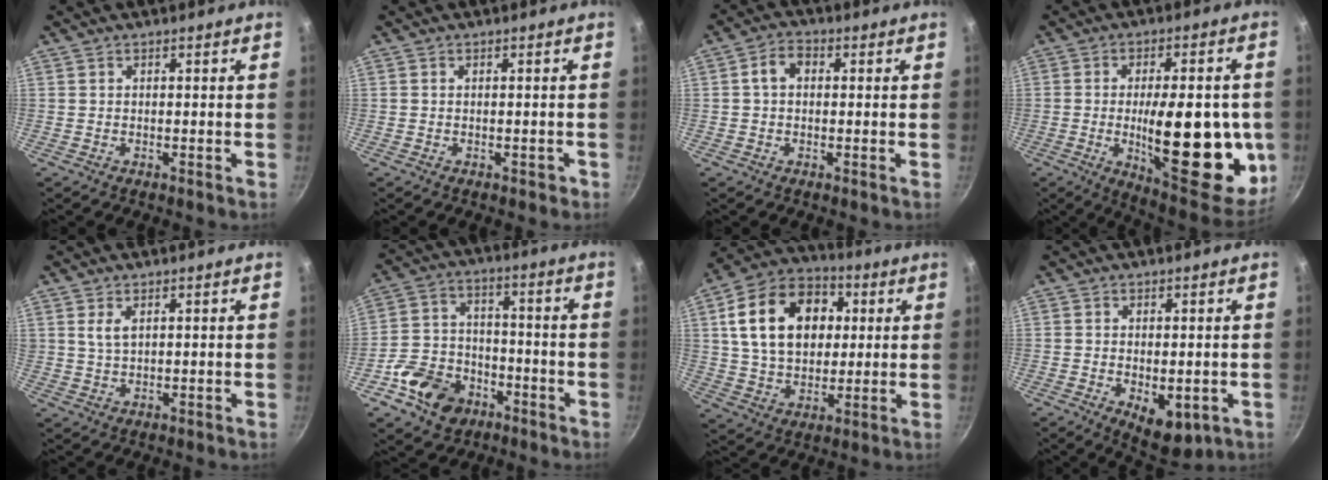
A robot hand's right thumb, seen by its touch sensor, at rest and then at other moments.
{"total": 1.2, "force": [-0.5, 0.9, 0.7], "torque": [0.002, 0.011, -0.002]}
{"total": 4.3, "force": [0.5, 3.1, 2.9], "torque": [-0.044, 0.013, 0.001]}
{"total": 26.3, "force": [-3.3, 10.3, 24.0], "torque": [-0.298, -0.010, -0.036]}
{"total": 3.0, "force": [1.2, 1.6, 2.2], "torque": [-0.041, -0.006, 0.026]}
{"total": 13.3, "force": [-6.3, 10.0, 6.1], "torque": [-0.088, 0.053, -0.107]}
{"total": 20.1, "force": [4.3, 14.3, 13.4], "torque": [-0.204, 0.013, 0.068]}
{"total": 8.0, "force": [-1.9, 4.4, 6.4], "torque": [-0.077, -0.008, -0.013]}